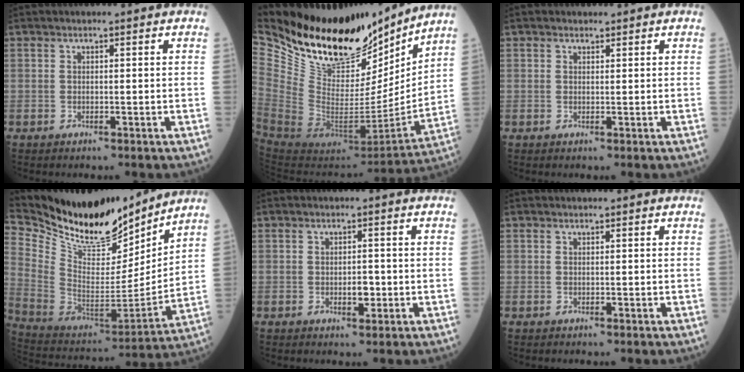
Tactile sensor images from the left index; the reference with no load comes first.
{"total": 27.5, "force": [22.8, 9.8, 11.8], "torque": [-0.241, -0.034, 0.381]}
{"total": 0.5, "force": [0.2, 0.4, -0.3], "torque": [0.004, -0.007, -0.001]}
{"total": 21.9, "force": [19.9, 4.7, 7.7], "torque": [-0.155, -0.038, 0.341]}
{"total": 2.1, "force": [-0.9, 1.1, 1.6], "torque": [-0.021, -0.003, -0.012]}
{"total": 0.0}